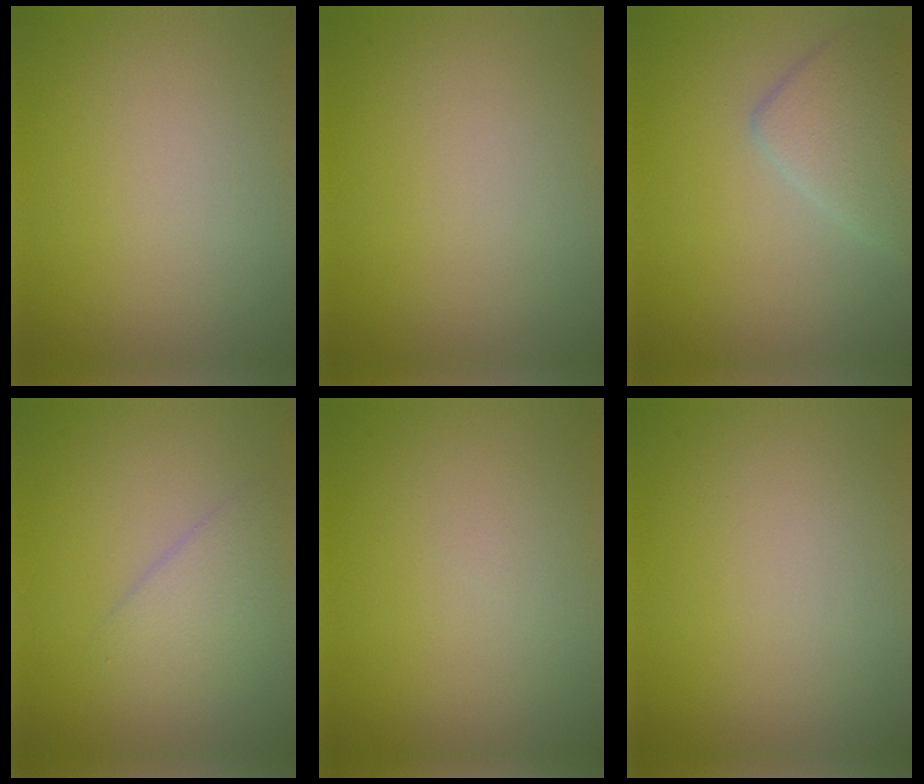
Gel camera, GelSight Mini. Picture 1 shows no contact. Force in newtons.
{"total": 0.0}
{"total": 3.5, "press": 3.5, "slide": 0.2}
{"total": 2.3, "press": 2.3, "slide": 0.2}
{"total": 0.0}
{"total": 0.0}